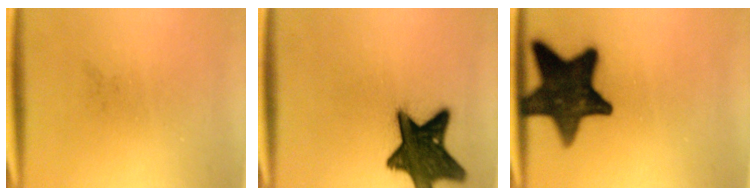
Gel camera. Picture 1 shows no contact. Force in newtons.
{"total": 17.0}
{"total": 16.2}